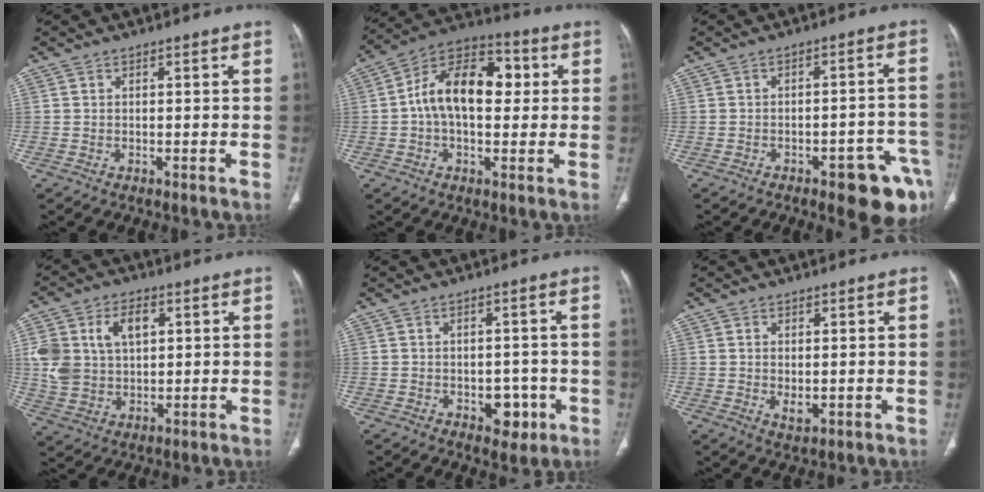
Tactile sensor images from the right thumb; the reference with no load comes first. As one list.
[{"total": 16.0, "force": [1.7, 9.8, 12.5], "torque": [-0.183, 0.035, 0.018]}, {"total": 12.6, "force": [-6.9, 4.2, 9.7], "torque": [-0.065, 0.043, -0.078]}, {"total": 12.6, "force": [3.4, 8.6, 8.6], "torque": [-0.154, 0.004, 0.072]}, {"total": 5.3, "force": [-1.8, 3.6, 3.4], "torque": [-0.016, 0.009, -0.016]}, {"total": 2.8, "force": [-0.1, 1.5, 2.3], "torque": [-0.039, -0.009, 0.005]}]